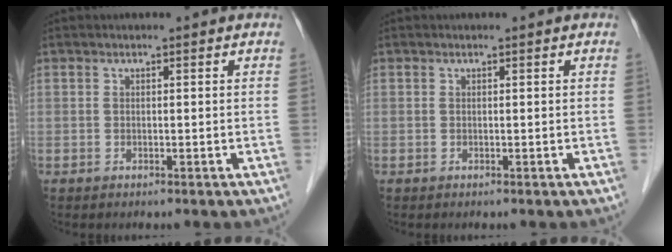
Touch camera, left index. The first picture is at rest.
{"total": 0.0}